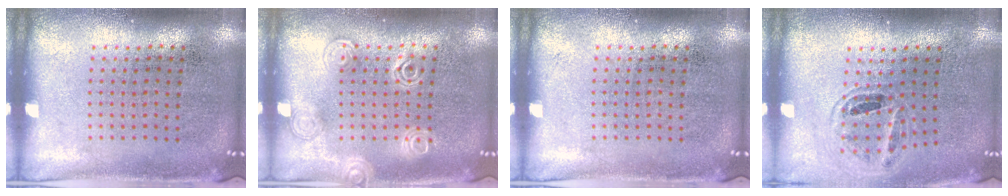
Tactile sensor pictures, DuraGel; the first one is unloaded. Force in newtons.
{"total": 2.1, "press": 2.0, "slide": 0.3}
{"total": 0.0}
{"total": 0.9, "press": 0.9, "slide": 0.0}